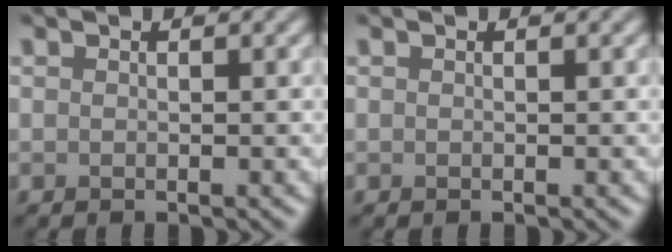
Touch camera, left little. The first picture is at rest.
{"total": 0.0}